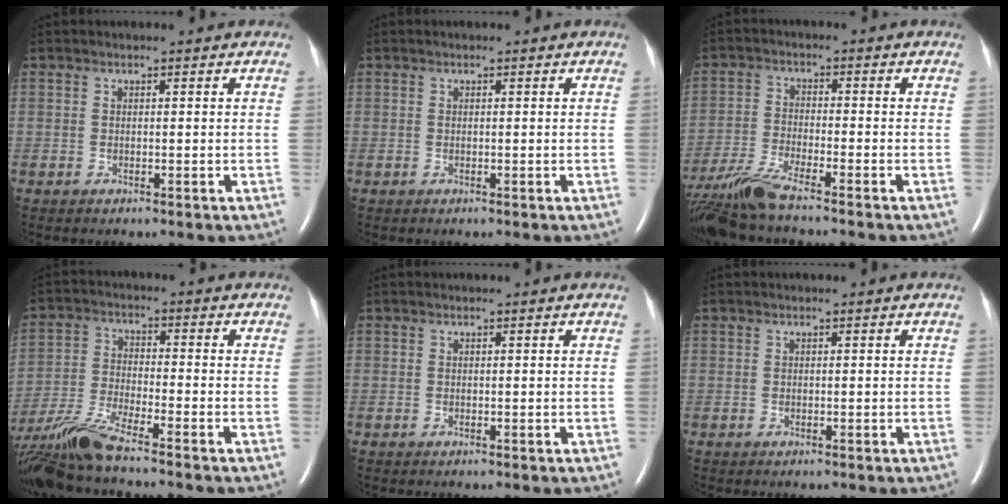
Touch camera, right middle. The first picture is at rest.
{"total": 0.0}
{"total": 8.9, "force": [-7.7, -0.7, 4.3], "torque": [-0.088, -0.024, -0.146]}
{"total": 10.8, "force": [-9.3, -0.3, 5.5], "torque": [-0.121, -0.018, -0.179]}
{"total": 0.0}
{"total": 0.0}